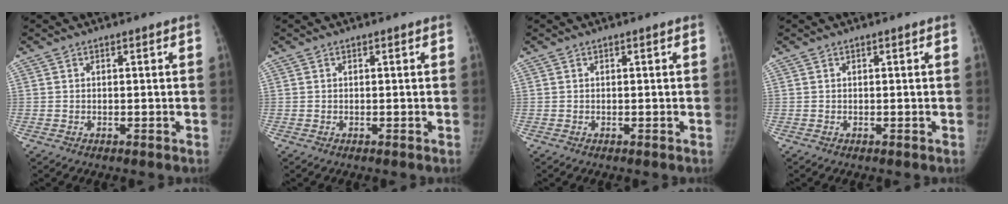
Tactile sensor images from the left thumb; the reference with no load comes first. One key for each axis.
{"total": 0.0}
{"total": 0.0}
{"total": 0.0}